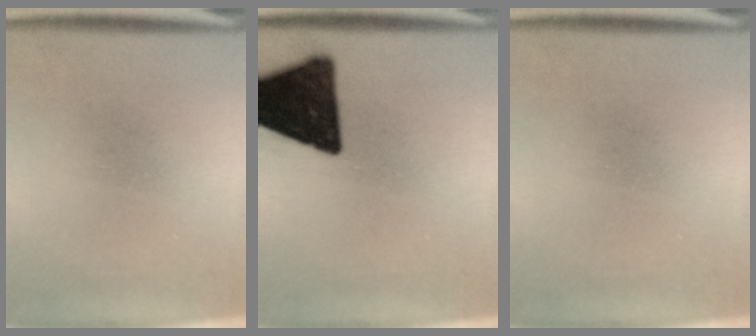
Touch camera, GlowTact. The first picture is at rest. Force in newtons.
{"total": 18.4}
{"total": 0.0}